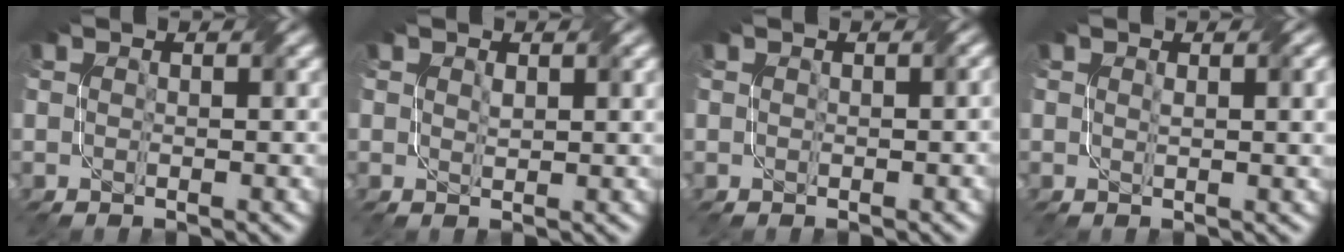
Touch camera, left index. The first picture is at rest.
{"total": 1.2, "force": [0.5, 0.7, 0.9], "torque": [-0.016, -0.005, 0.015]}
{"total": 0.5, "force": [0.2, 0.1, 0.5], "torque": [-0.006, 0.003, 0.003]}
{"total": 2.5, "force": [0.8, 0.8, 2.3], "torque": [-0.029, 0.003, 0.015]}